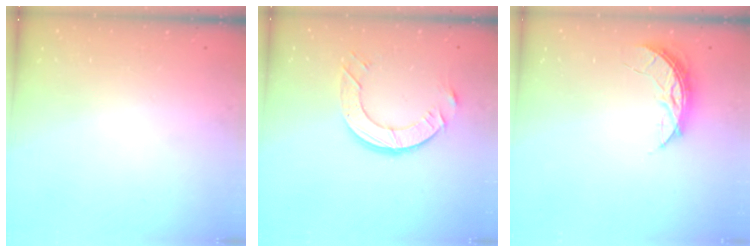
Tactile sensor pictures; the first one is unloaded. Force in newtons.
{"total": 9.5, "press": 9.5, "slide": 1.0}
{"total": 6.1, "press": 6.1, "slide": 0.4}